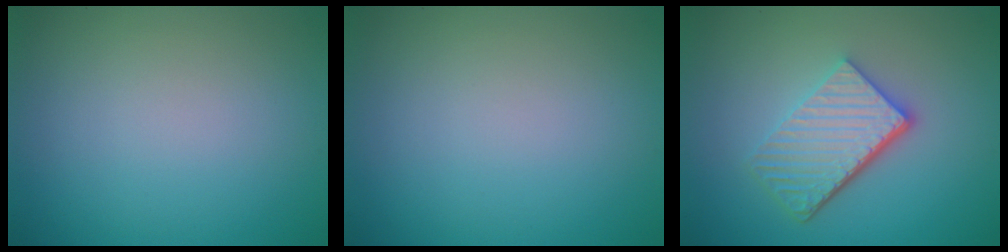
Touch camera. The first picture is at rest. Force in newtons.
{"total": 0.0}
{"total": 5.3, "press": 3.8, "slide": 3.8}